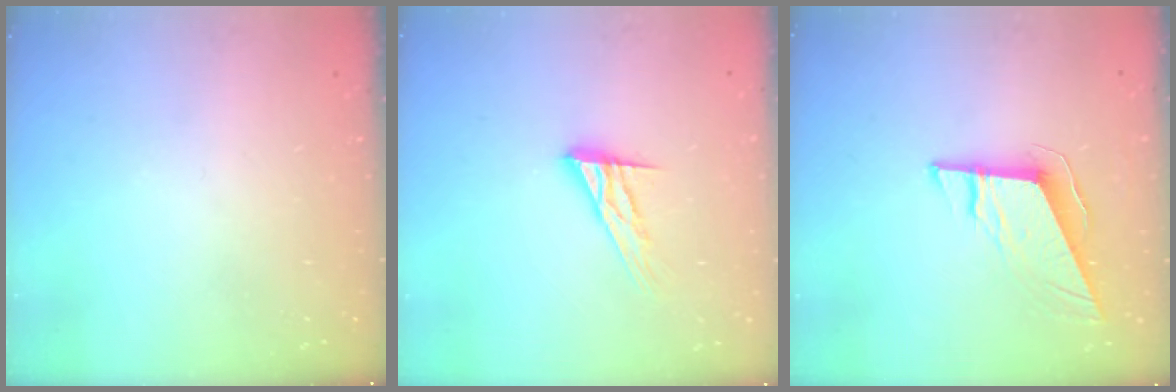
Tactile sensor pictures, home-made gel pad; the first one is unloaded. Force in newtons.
{"total": 12.0, "press": 12.0, "slide": 1.0}
{"total": 9.9, "press": 9.7, "slide": 2.0}